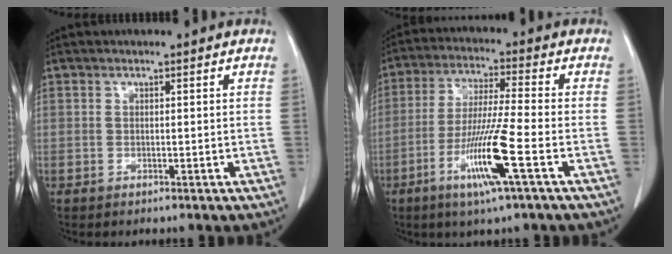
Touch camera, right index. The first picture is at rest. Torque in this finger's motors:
{"motor_torque": [1.60, -0.51, 0.73, 0.14]}